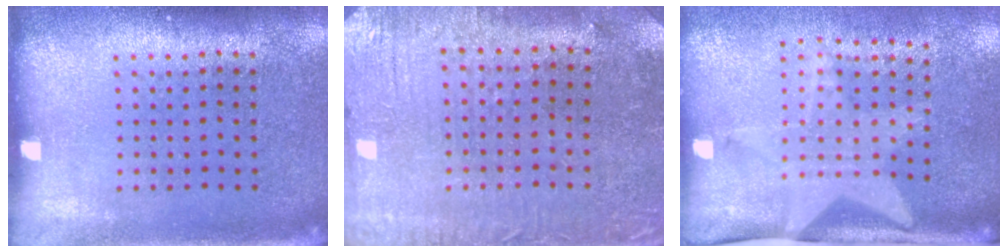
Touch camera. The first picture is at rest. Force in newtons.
{"total": 0.7, "press": 0.6, "slide": 0.4}
{"total": 2.1, "press": 1.6, "slide": 1.3}